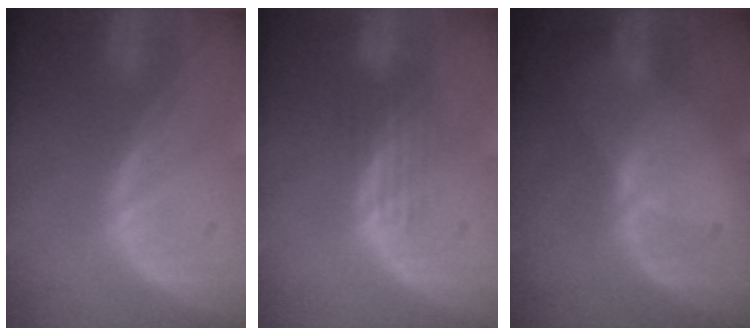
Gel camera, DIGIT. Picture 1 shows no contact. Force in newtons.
{"total": 4.0, "press": 3.2, "slide": 2.3}
{"total": 2.3, "press": 1.8, "slide": 1.4}